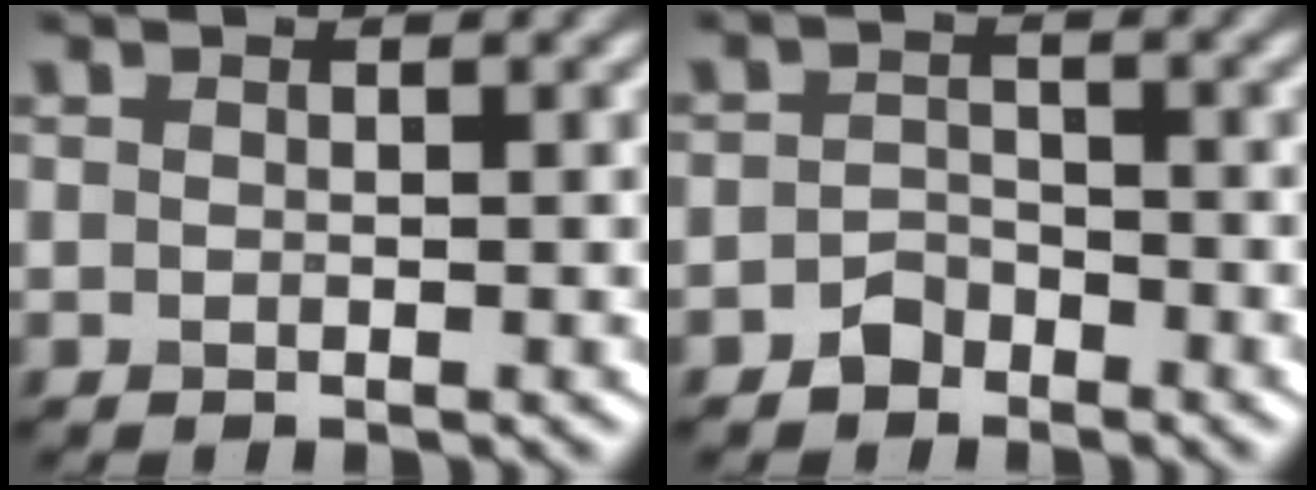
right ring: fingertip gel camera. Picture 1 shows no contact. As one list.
[{"total": 1.8, "force": [-1.4, 1.2, 0.4], "torque": [-0.001, 0.009, -0.027]}]